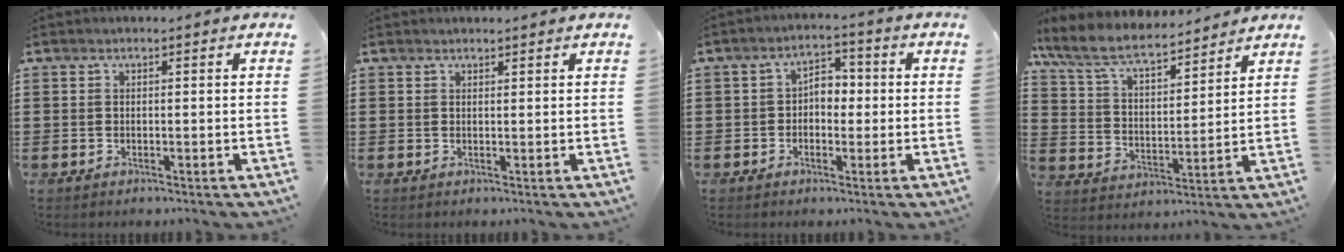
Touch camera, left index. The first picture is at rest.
{"total": 0.8, "force": [0.7, 0.2, -0.2], "torque": [0.003, 0.000, 0.015]}
{"total": 3.4, "force": [-0.6, 2.4, 2.3], "torque": [-0.042, 0.009, -0.019]}
{"total": 8.1, "force": [7.1, 2.0, 3.3], "torque": [-0.095, -0.037, 0.123]}